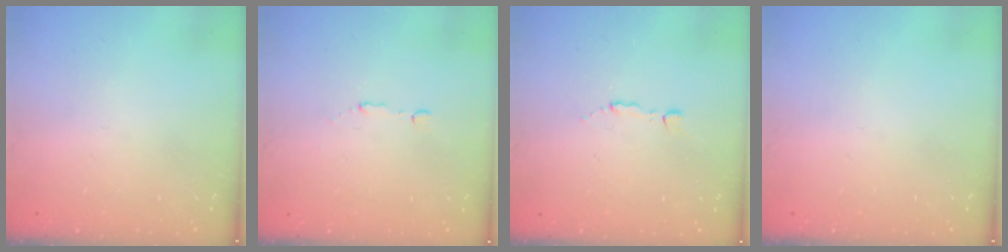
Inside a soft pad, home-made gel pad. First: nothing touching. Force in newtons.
{"total": 2.9, "press": 2.8, "slide": 0.7}
{"total": 1.2, "press": 1.2, "slide": 0.2}
{"total": 0.0}